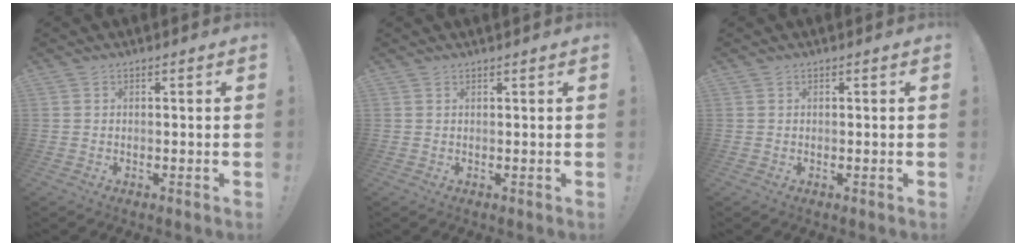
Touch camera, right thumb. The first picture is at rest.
{"total": 0.8, "force": [0.6, -0.4, 0.4], "torque": [0.001, -0.005, 0.010]}
{"total": 0.0}